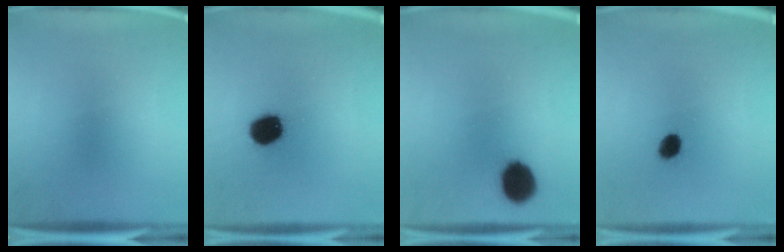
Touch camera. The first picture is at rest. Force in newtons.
{"total": 10.4}
{"total": 8.7}
{"total": 3.6}